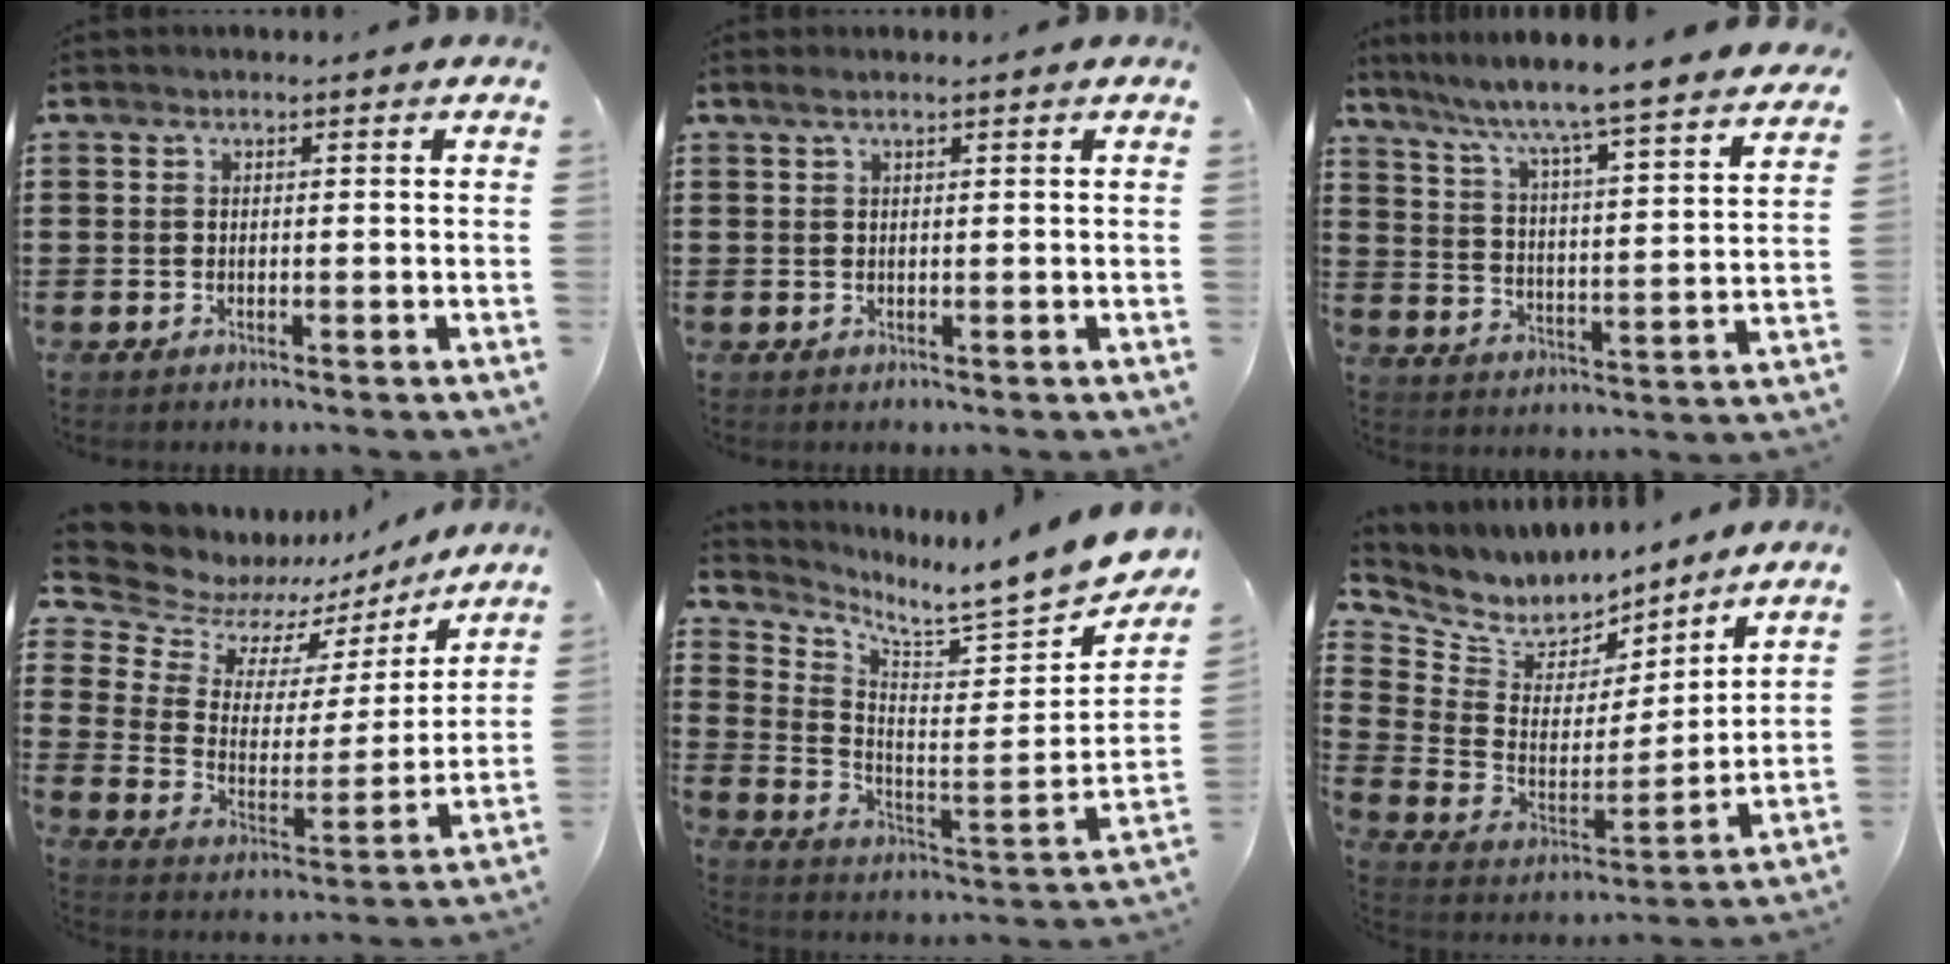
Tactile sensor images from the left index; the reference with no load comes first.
{"total": 0.7, "force": [0.5, 0.0, 0.5], "torque": [-0.011, 0.001, 0.009]}
{"total": 5.6, "force": [5.0, -1.1, 2.2], "torque": [-0.067, -0.055, 0.073]}
{"total": 9.2, "force": [7.8, 4.6, 1.7], "torque": [-0.067, -0.052, 0.137]}
{"total": 6.8, "force": [6.3, 0.4, 2.5], "torque": [-0.068, -0.064, 0.099]}
{"total": 6.7, "force": [5.8, 3.3, 0.2], "torque": [-0.050, -0.044, 0.104]}